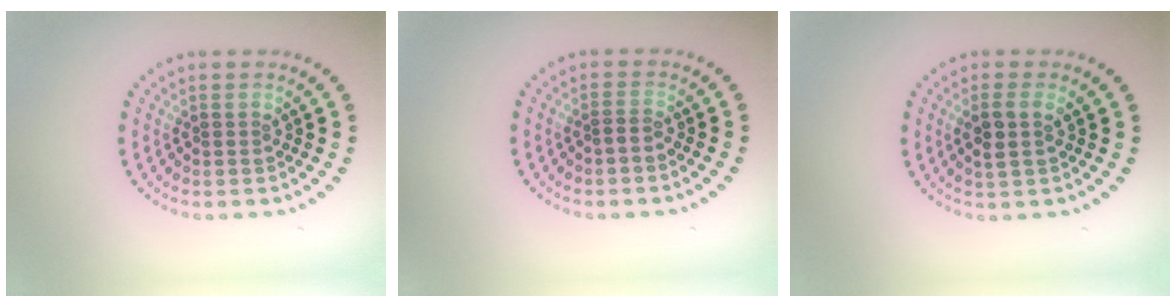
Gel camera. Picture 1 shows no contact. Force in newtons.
{"total": 0.6, "press": 0.2, "slide": 0.5}
{"total": 2.0, "press": 1.8, "slide": 0.7}